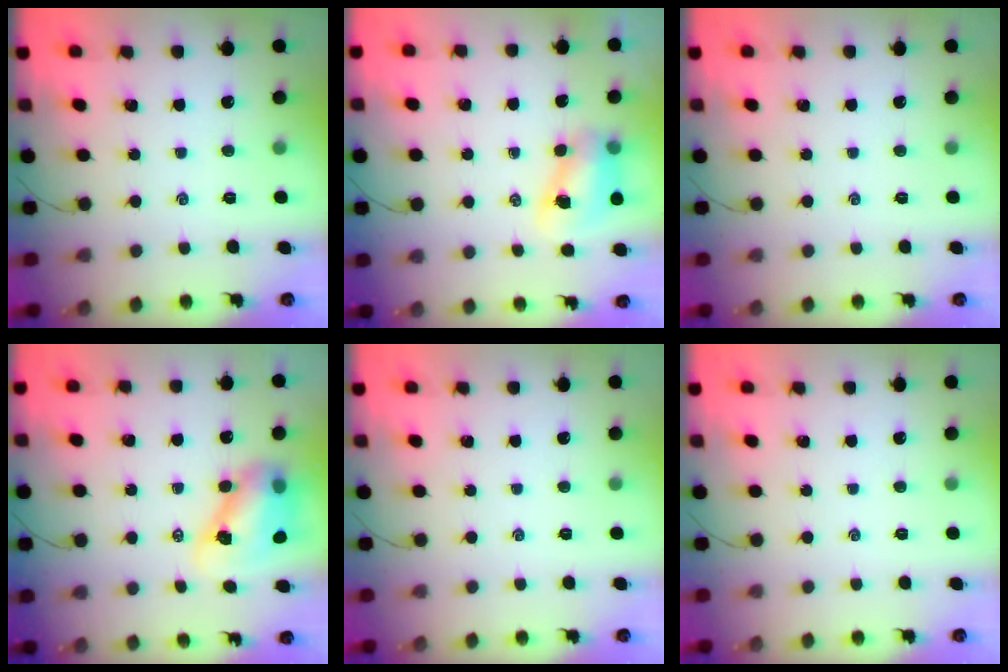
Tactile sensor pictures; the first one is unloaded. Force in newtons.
{"total": 7.9, "press": 7.9, "slide": 1.0}
{"total": 0.0}
{"total": 9.3, "press": 9.1, "slide": 2.3}
{"total": 0.0}
{"total": 0.0}